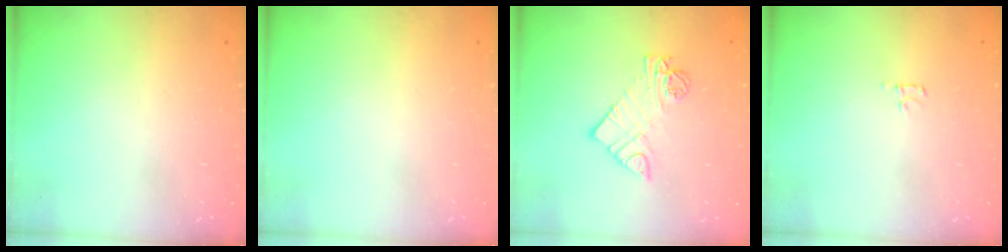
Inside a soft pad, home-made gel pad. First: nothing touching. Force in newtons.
{"total": 0.0}
{"total": 10.1, "press": 10.0, "slide": 0.7}
{"total": 3.1, "press": 3.1, "slide": 0.4}